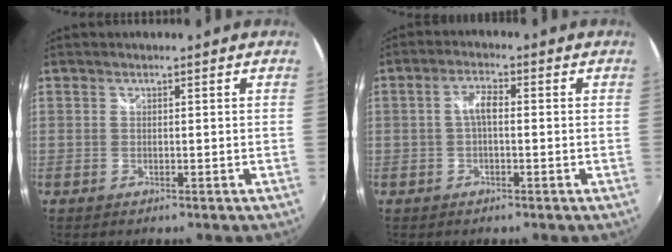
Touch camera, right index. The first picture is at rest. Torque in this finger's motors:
{"motor_torque": [1.10, 0.17, 0.33, 0.08]}